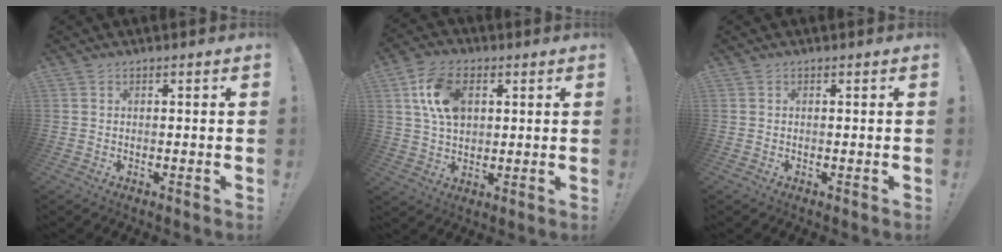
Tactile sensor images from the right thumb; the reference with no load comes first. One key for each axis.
{"total": 12.9, "fx": 4.0, "fy": 8.5, "fz": 8.8, "tx": -0.163, "ty": 0.008, "tz": 0.076}
{"total": 0.0}